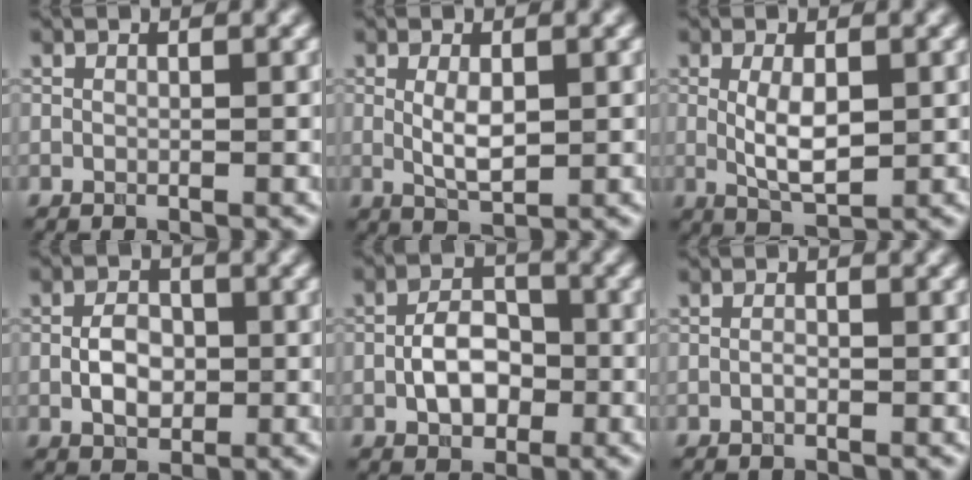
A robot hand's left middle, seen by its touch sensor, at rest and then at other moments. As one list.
[{"total": 2.6, "force": [0.3, 1.0, 2.4], "torque": [-0.051, -0.004, 0.009]}, {"total": 3.5, "force": [0.3, 1.3, 3.2], "torque": [-0.065, -0.004, 0.009]}, {"total": 3.4, "force": [-0.3, 2.3, 2.4], "torque": [-0.047, 0.000, -0.008]}, {"total": 4.3, "force": [-0.8, 2.8, 3.1], "torque": [-0.056, 0.002, -0.015]}, {"total": 0.6, "force": [-0.2, 0.3, 0.5], "torque": [-0.012, 0.000, -0.004]}]